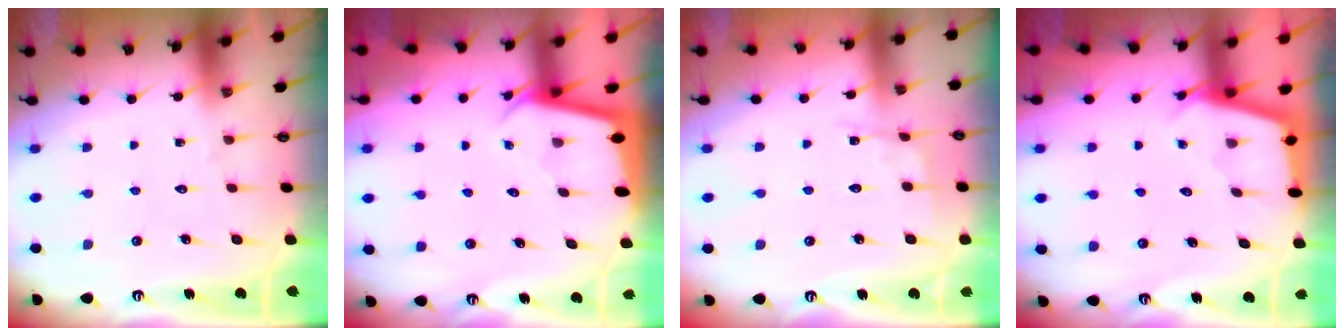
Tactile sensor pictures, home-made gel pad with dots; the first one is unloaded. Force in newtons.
{"total": 2.3, "press": 2.3, "slide": 0.1}
{"total": 3.4, "press": 3.4, "slide": 0.5}
{"total": 2.9, "press": 2.9, "slide": 0.3}